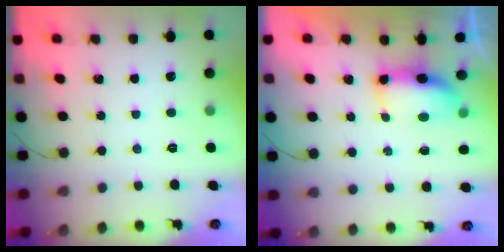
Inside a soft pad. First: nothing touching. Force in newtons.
{"total": 14.5, "press": 9.4, "slide": 11.1}